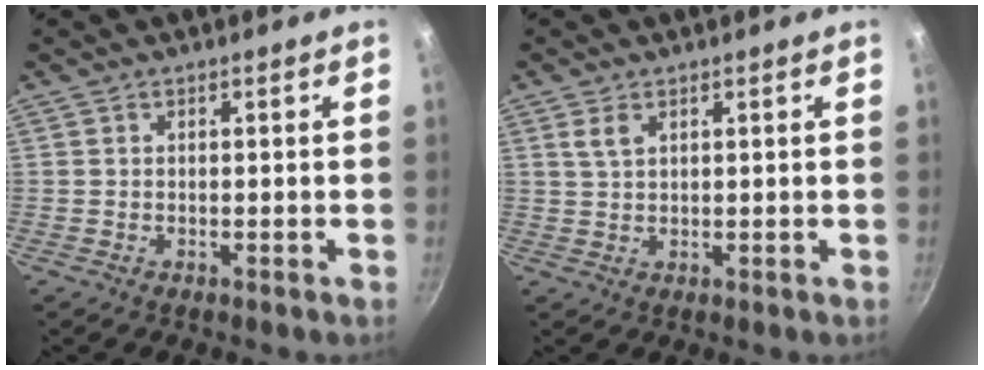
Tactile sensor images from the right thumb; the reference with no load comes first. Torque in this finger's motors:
{"motor_torque": [-0.13, 0.44, 0.61, 0.64, 0.11]}